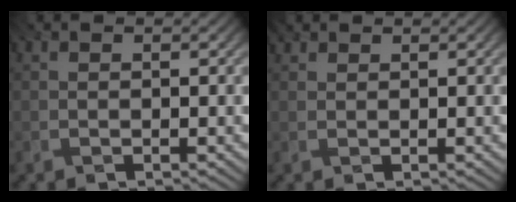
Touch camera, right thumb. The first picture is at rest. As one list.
[{"total": 1.4, "force": [1.2, 0.6, 0.4], "torque": [-0.012, 0.002, 0.020]}]